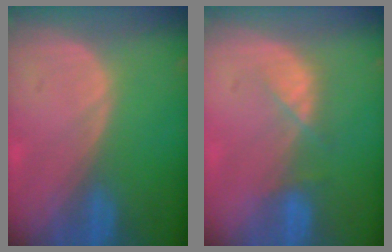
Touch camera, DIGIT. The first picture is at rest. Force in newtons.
{"total": 3.3, "press": 3.2, "slide": 0.7}